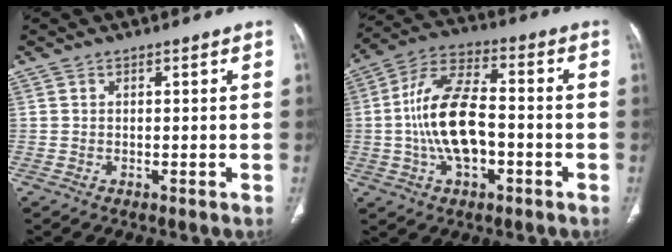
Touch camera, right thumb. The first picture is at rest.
{"total": 14.9, "force": [-2.1, 7.5, 12.7], "torque": [-0.246, 0.034, -0.041]}